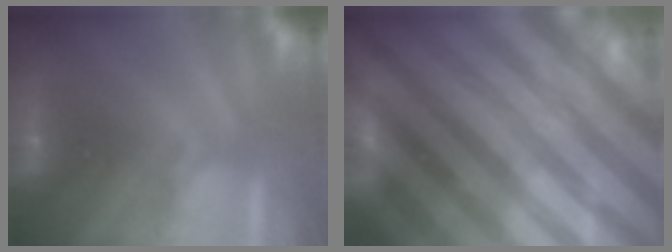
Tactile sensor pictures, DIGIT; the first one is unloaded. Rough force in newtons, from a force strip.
{"total": 7.6}